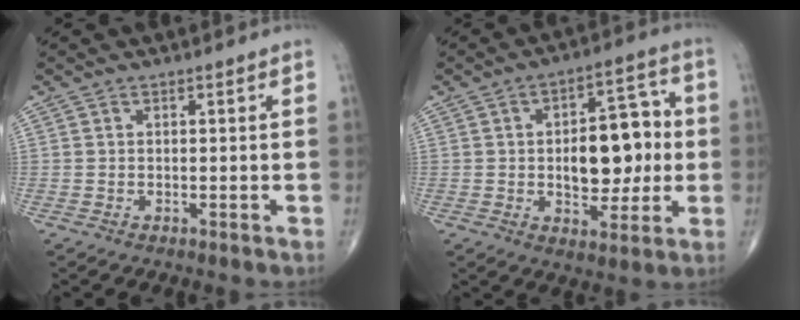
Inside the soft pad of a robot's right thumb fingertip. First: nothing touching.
{"total": 14.6, "force": [0.0, 8.2, 12.1], "torque": [-0.131, 0.021, 0.003]}